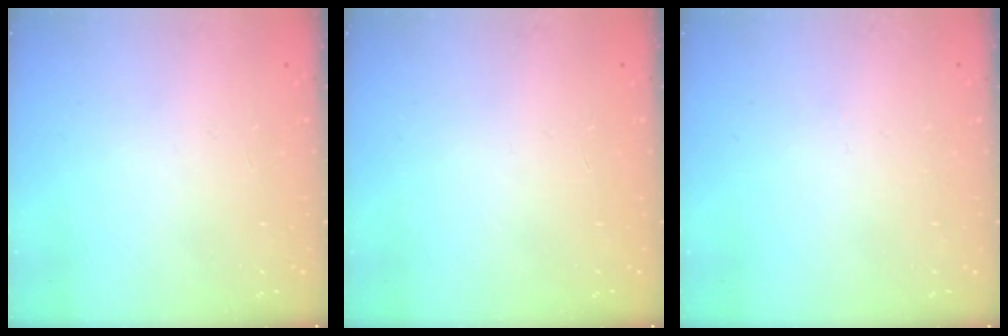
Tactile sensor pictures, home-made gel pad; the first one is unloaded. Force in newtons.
{"total": 0.0}
{"total": 0.0}